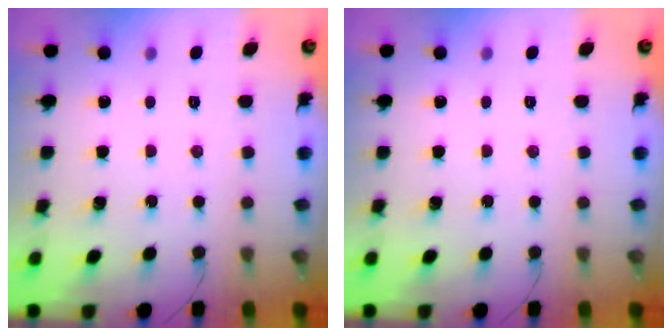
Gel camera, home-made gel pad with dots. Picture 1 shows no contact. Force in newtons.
{"total": 0.0}